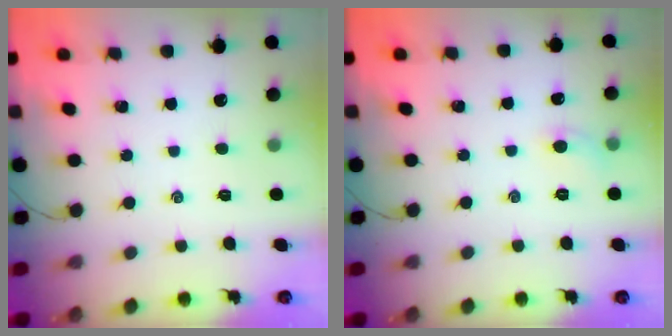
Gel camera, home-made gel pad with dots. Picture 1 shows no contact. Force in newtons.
{"total": 4.8, "press": 4.5, "slide": 1.6}